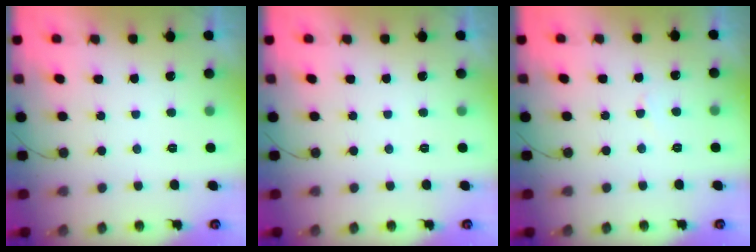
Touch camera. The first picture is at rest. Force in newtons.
{"total": 0.0}
{"total": 3.0, "press": 3.0, "slide": 0.4}